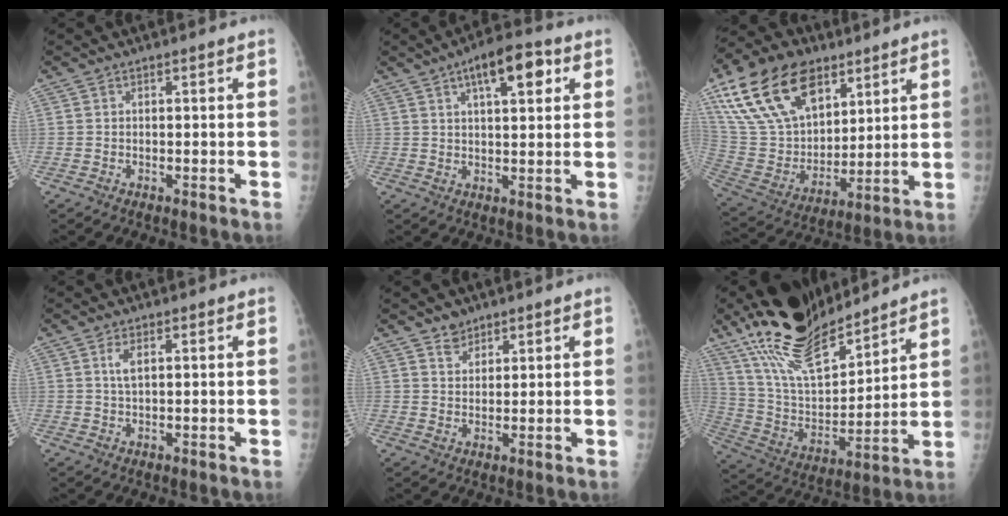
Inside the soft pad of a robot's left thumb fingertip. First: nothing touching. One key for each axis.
{"total": 9.6, "fx": 4.3, "fy": 3.6, "fz": 7.7, "tx": -0.100, "ty": -0.001, "tz": 0.062}
{"total": 24.0, "fx": 13.1, "fy": 14.2, "fz": 14.2, "tx": -0.255, "ty": -0.026, "tz": 0.245}
{"total": 2.4, "fx": 0.8, "fy": 1.0, "fz": 2.0, "tx": -0.041, "ty": 0.000, "tz": 0.016}
{"total": 3.3, "fx": 2.4, "fy": 2.1, "fz": 0.7, "tx": 0.006, "ty": -0.018, "tz": 0.042}
{"total": 21.0, "fx": 15.9, "fy": 7.3, "fz": 11.7, "tx": -0.175, "ty": -0.070, "tz": 0.296}